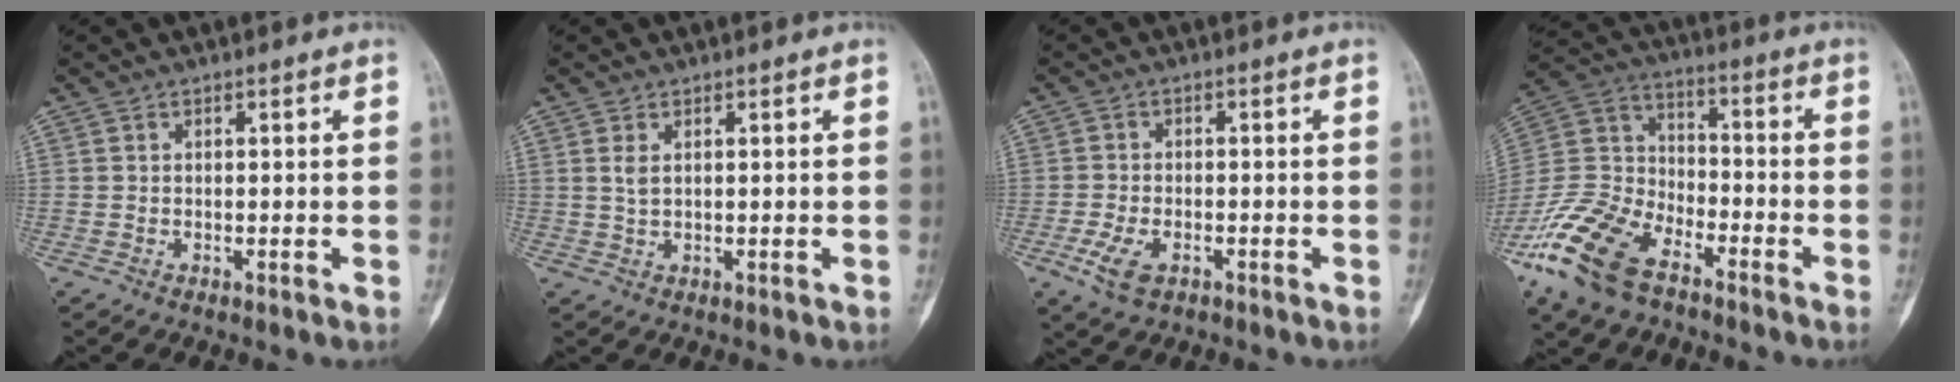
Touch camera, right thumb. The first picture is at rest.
{"total": 1.8, "force": [0.7, 0.9, 1.5], "torque": [-0.032, 0.001, 0.020]}
{"total": 5.3, "force": [-2.5, 2.8, 3.8], "torque": [-0.084, 0.003, -0.045]}
{"total": 17.6, "force": [-11.2, 8.9, 10.3], "torque": [-0.215, 0.048, -0.221]}